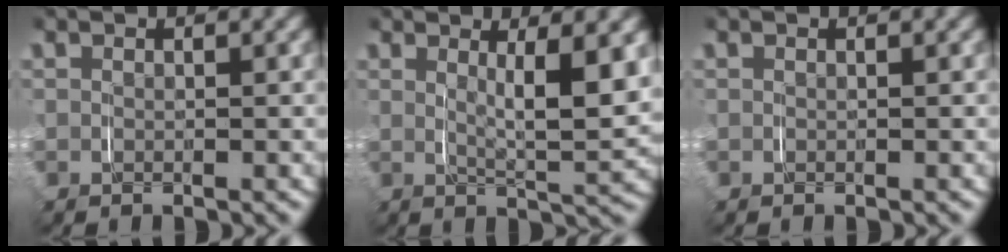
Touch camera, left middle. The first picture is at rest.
{"total": 4.5, "force": [2.2, 0.4, 3.9], "torque": [-0.049, 0.004, 0.036]}
{"total": 0.0}